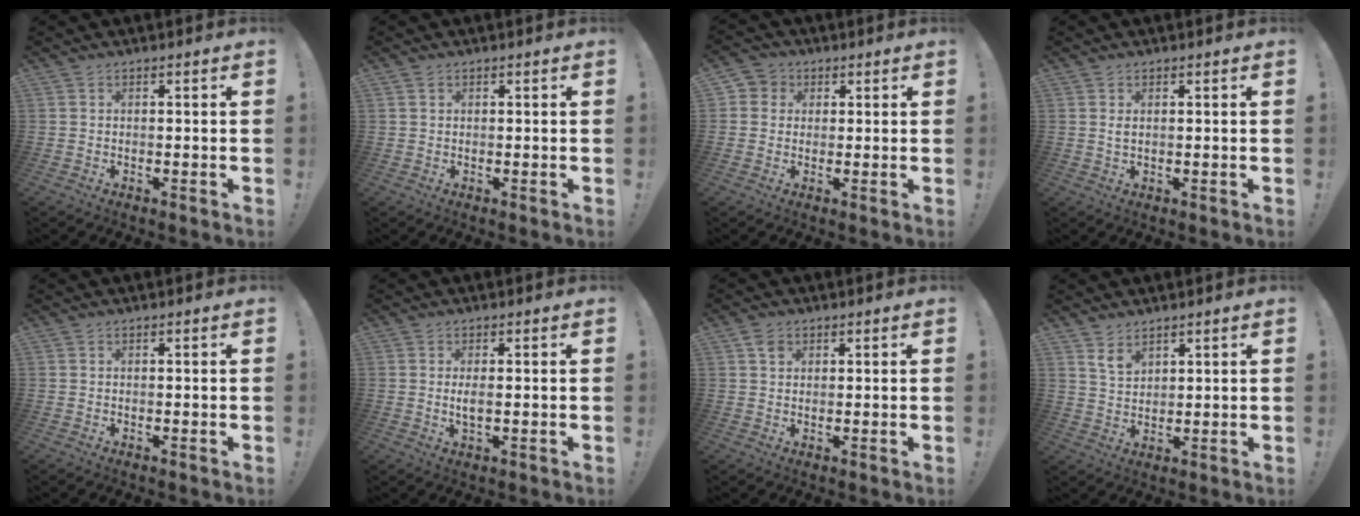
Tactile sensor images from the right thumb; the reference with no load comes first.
{"total": 0.8, "force": [0.3, 0.6, 0.3], "torque": [-0.007, 0.005, 0.007]}
{"total": 4.2, "force": [0.5, 4.0, 1.1], "torque": [-0.018, 0.005, 0.009]}
{"total": 1.3, "force": [0.5, 0.6, 1.0], "torque": [-0.020, 0.001, 0.008]}
{"total": 0.0}
{"total": 3.0, "force": [-0.1, 1.0, 2.8], "torque": [-0.048, -0.007, -0.005]}
{"total": 2.6, "force": [1.4, 1.8, 1.1], "torque": [-0.013, 0.000, 0.026]}
{"total": 4.7, "force": [3.4, 2.4, 2.0], "torque": [-0.035, -0.021, 0.063]}